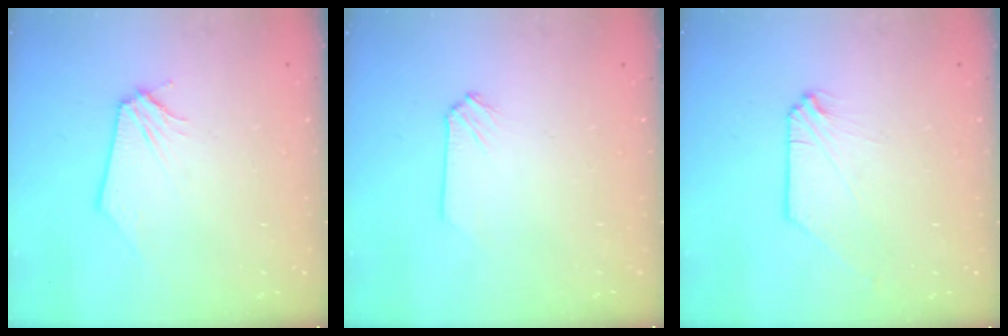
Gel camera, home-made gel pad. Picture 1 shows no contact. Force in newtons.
{"total": 0.0}
{"total": 0.0}